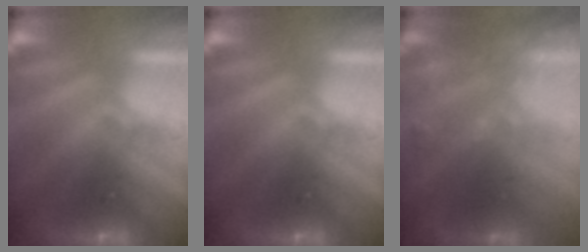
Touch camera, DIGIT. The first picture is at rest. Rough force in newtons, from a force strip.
{"total": 0.0}
{"total": 2.0}